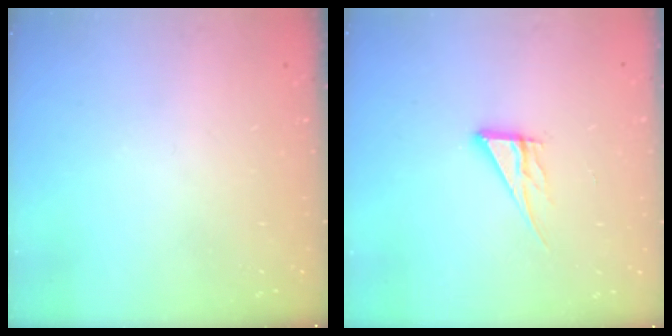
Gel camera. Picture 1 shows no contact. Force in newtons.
{"total": 7.1, "press": 7.1, "slide": 0.2}